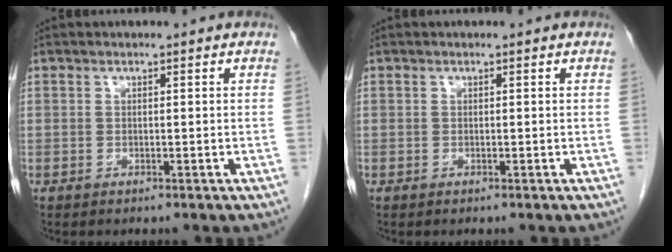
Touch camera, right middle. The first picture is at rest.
{"total": 0.0}